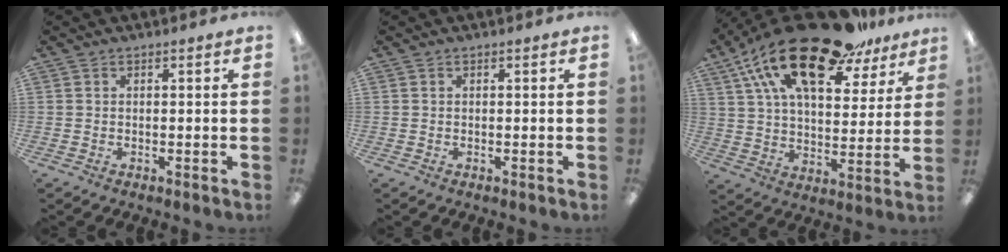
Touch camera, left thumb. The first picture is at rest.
{"total": 0.0}
{"total": 24.6, "force": [16.6, 9.6, 15.3], "torque": [-0.276, -0.096, 0.284]}